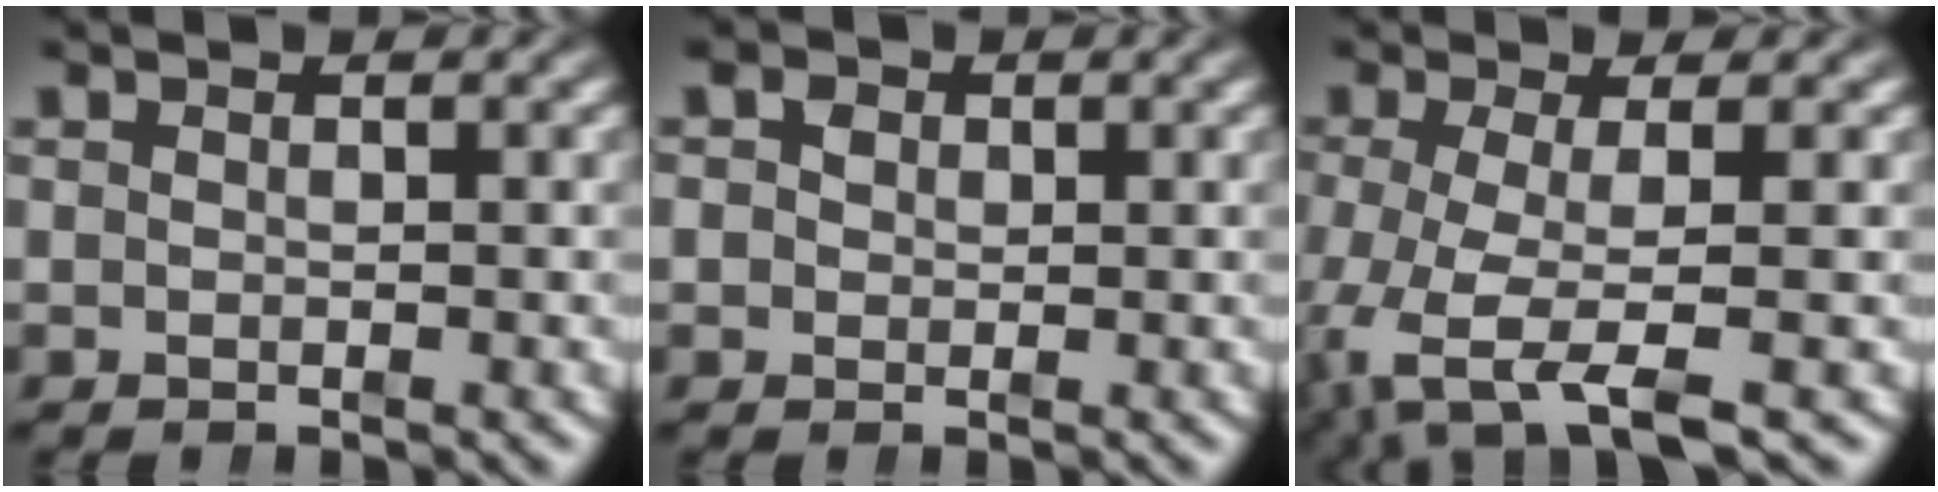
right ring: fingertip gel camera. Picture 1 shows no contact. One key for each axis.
{"total": 1.6, "fx": 0.4, "fy": 1.5, "fz": 0.6, "tx": -0.016, "ty": -0.006, "tz": 0.011}
{"total": 7.3, "fx": -3.4, "fy": 4.1, "fz": 4.9, "tx": -0.139, "ty": -0.054, "tz": -0.033}